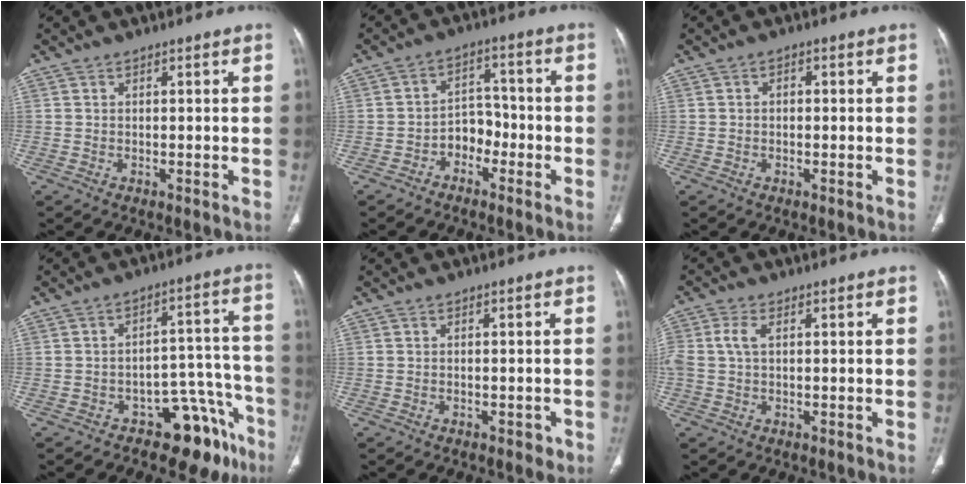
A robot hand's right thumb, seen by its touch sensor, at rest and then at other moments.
{"total": 5.4, "force": [-2.7, 4.0, 2.4], "torque": [-0.008, 0.039, -0.053]}
{"total": 1.2, "force": [0.0, 0.9, 0.8], "torque": [-0.009, 0.007, -0.004]}
{"total": 11.8, "force": [-8.3, 6.3, 5.6], "torque": [-0.009, 0.106, -0.116]}
{"total": 1.3, "force": [-0.7, 0.8, 0.7], "torque": [-0.008, 0.002, -0.009]}
{"total": 3.9, "force": [0.6, 2.2, 3.2], "torque": [-0.098, 0.012, 0.009]}